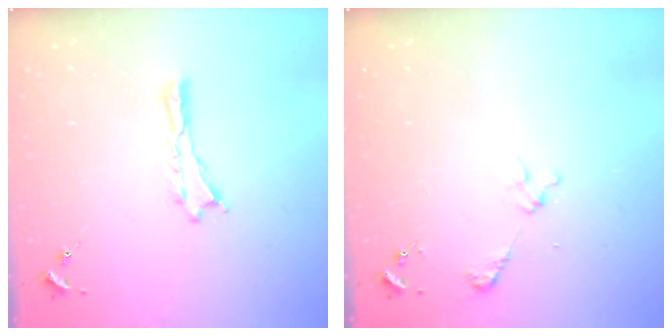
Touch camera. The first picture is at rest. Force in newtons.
{"total": 2.4, "press": 2.4, "slide": 0.2}